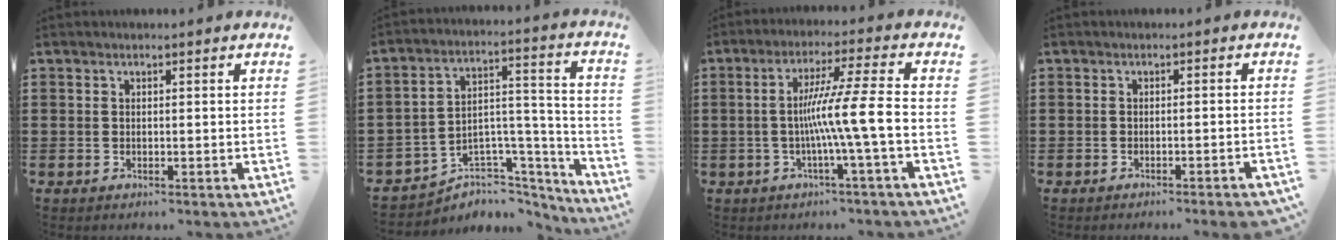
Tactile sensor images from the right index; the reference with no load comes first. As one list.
[{"total": 4.2, "force": [-2.8, 3.2, 0.4], "torque": [-0.021, -0.006, -0.053]}, {"total": 9.6, "force": [-1.9, -0.8, 9.3], "torque": [-0.163, -0.003, -0.041]}, {"total": 1.5, "force": [-1.3, -0.1, 0.7], "torque": [-0.012, -0.001, -0.025]}]